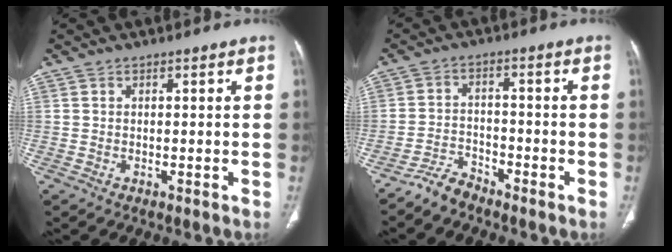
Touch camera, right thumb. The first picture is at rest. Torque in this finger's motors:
{"motor_torque": [2.66, 2.35, -0.24, -0.40, 0.08]}